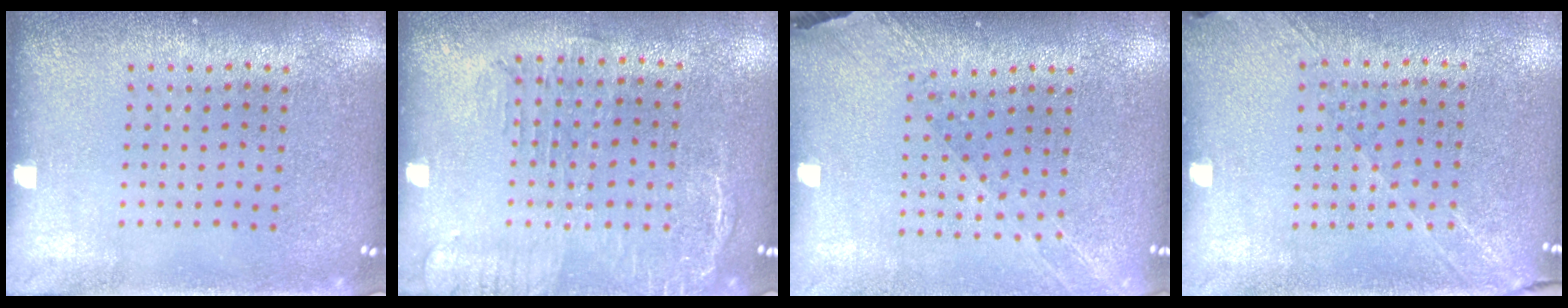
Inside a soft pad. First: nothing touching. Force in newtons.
{"total": 1.8, "press": 1.5, "slide": 1.1}
{"total": 1.2, "press": 1.2, "slide": 0.2}
{"total": 1.3, "press": 1.2, "slide": 0.4}